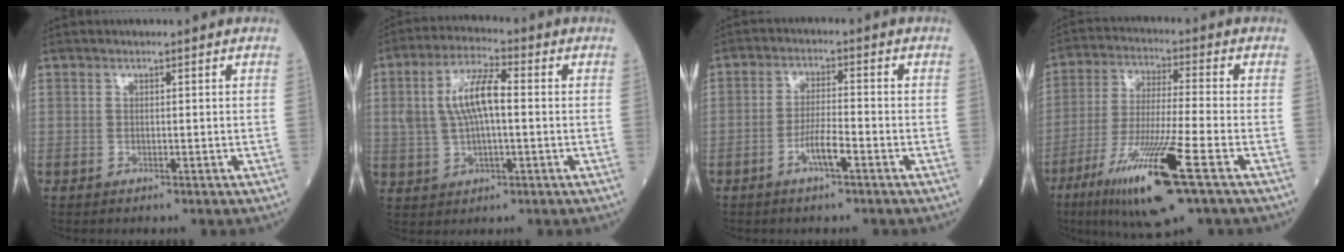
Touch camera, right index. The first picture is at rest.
{"total": 8.6, "force": [1.1, 2.8, 8.1], "torque": [-0.169, 0.019, 0.024]}
{"total": 6.9, "force": [-3.4, 0.7, 5.9], "torque": [-0.119, 0.001, -0.062]}
{"total": 15.4, "force": [-7.5, 0.4, 13.4], "torque": [-0.272, -0.037, -0.131]}